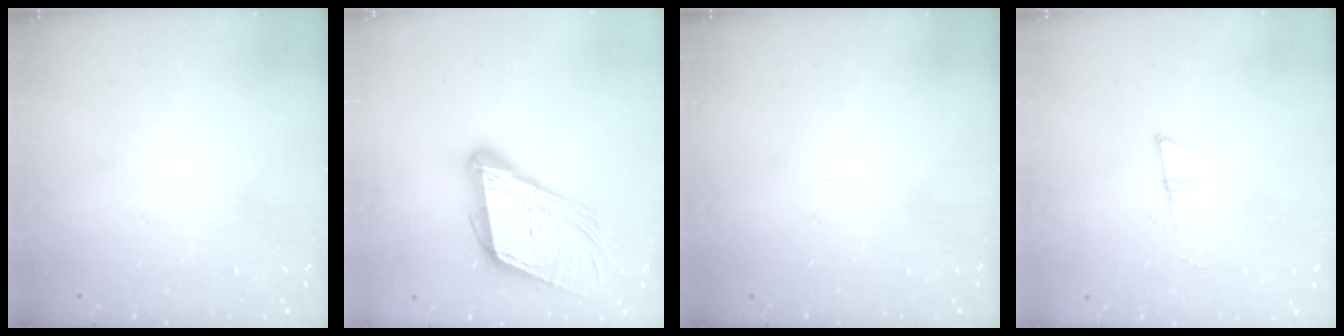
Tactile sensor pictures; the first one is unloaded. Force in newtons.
{"total": 16.0, "press": 15.6, "slide": 3.7}
{"total": 0.0}
{"total": 5.4, "press": 4.6, "slide": 2.7}